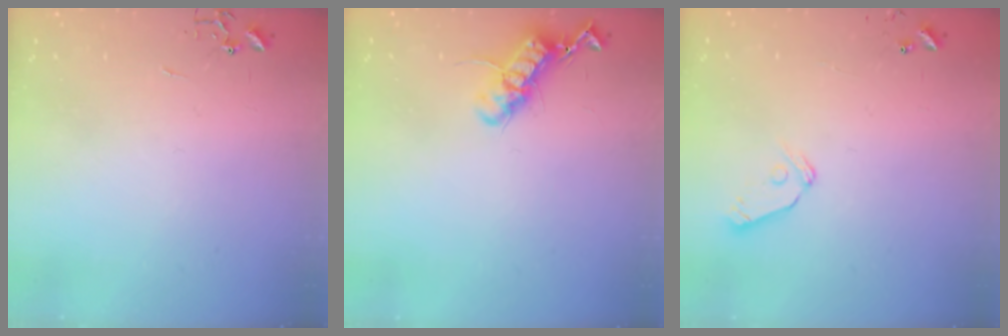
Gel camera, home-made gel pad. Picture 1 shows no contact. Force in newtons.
{"total": 12.5, "press": 12.5, "slide": 0.4}
{"total": 7.1, "press": 7.1, "slide": 0.5}